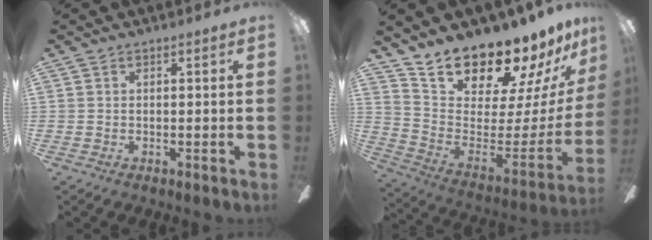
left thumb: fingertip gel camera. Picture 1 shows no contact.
{"total": 17.0, "force": [16.2, 3.7, 3.4], "torque": [-0.064, -0.156, 0.287]}